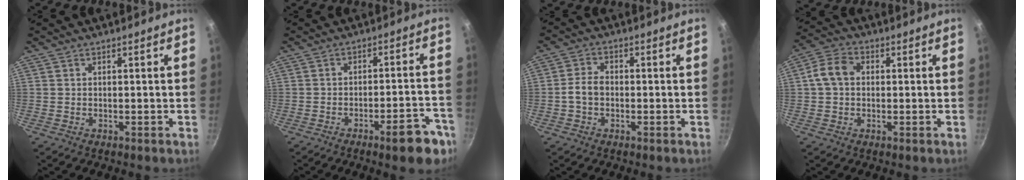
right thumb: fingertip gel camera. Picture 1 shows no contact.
{"total": 9.0, "force": [-5.5, 2.3, 6.7], "torque": [-0.079, 0.038, -0.073]}
{"total": 4.2, "force": [-0.8, 2.9, 2.9], "torque": [-0.055, 0.016, -0.019]}
{"total": 6.5, "force": [0.6, 4.9, 4.2], "torque": [-0.078, 0.019, 0.005]}